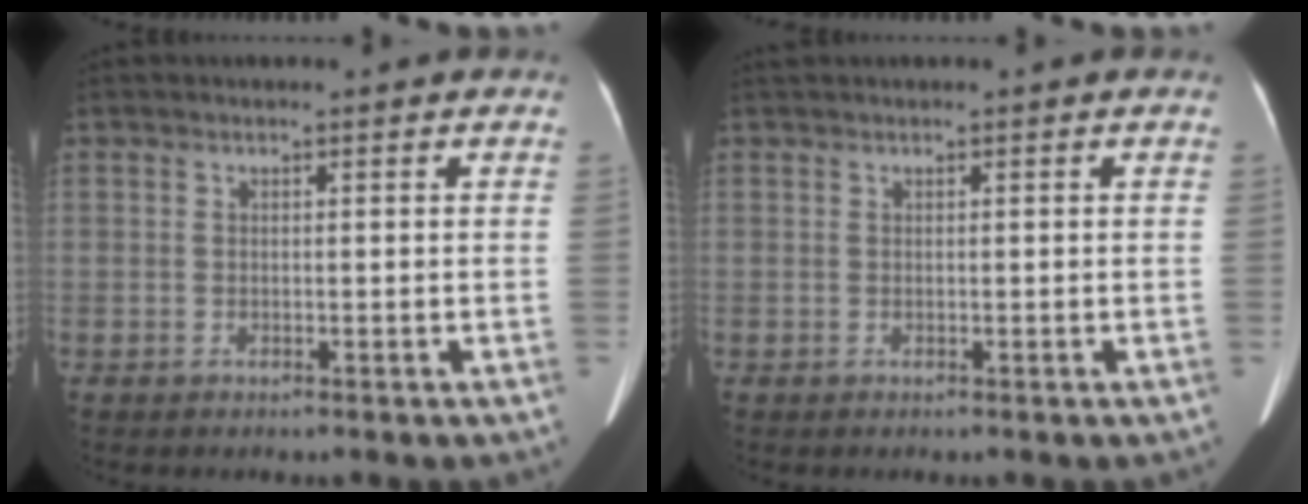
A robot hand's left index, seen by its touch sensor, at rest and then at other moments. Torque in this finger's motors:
{"motor_torque": [0.04, -0.05, -0.01, 0.01]}